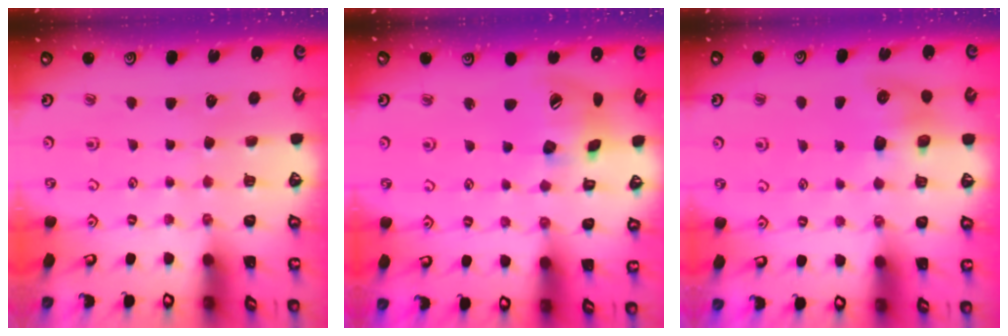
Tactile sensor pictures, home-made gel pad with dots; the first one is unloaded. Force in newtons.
{"total": 16.4, "press": 16.3, "slide": 2.2}
{"total": 7.5, "press": 7.4, "slide": 0.9}